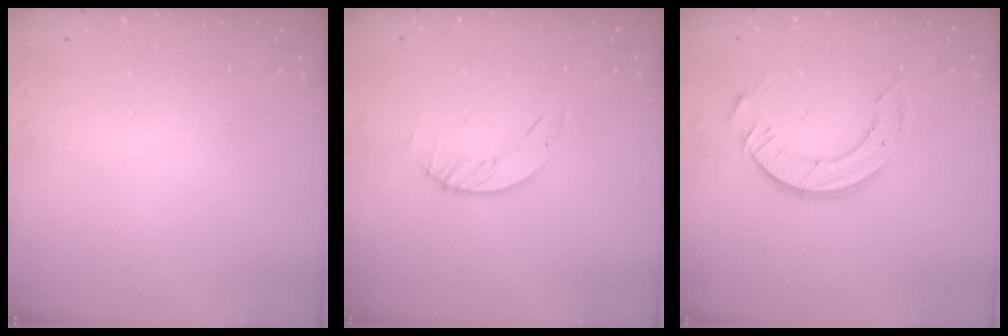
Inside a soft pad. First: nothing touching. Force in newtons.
{"total": 1.9, "press": 1.9, "slide": 0.2}
{"total": 10.4, "press": 10.3, "slide": 0.9}